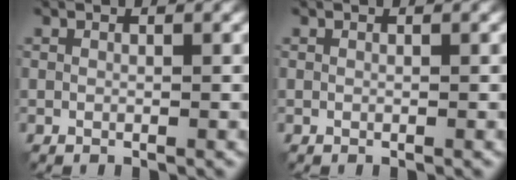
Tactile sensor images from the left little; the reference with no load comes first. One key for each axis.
{"total": 0.0}